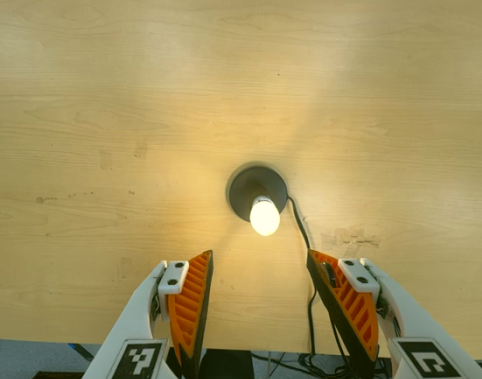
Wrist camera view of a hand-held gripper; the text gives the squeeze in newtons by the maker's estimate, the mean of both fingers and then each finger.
{"total": 0.0}